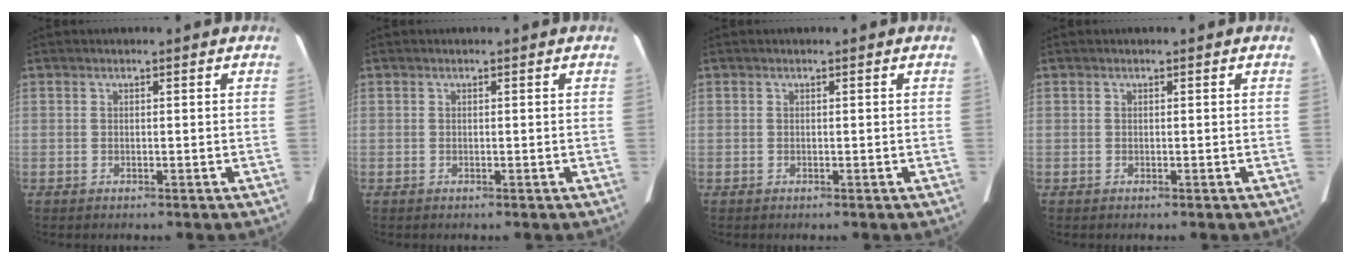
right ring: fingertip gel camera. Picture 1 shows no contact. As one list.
[{"total": 0.0}, {"total": 0.0}, {"total": 0.0}]